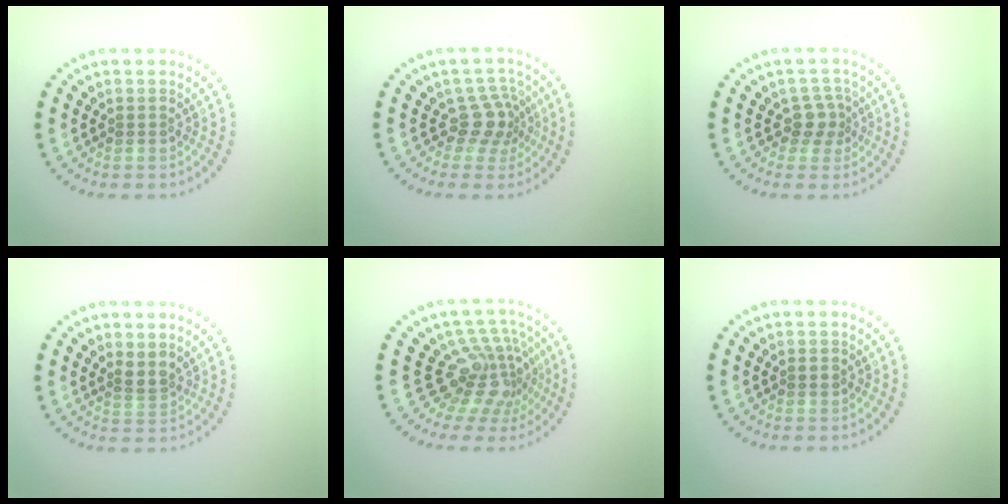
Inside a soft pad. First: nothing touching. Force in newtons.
{"total": 2.9, "press": 2.0, "slide": 2.0}
{"total": 2.1, "press": 1.6, "slide": 1.3}
{"total": 1.8, "press": 1.3, "slide": 1.2}
{"total": 4.7, "press": 3.0, "slide": 3.6}
{"total": 1.0, "press": 1.0, "slide": 0.1}